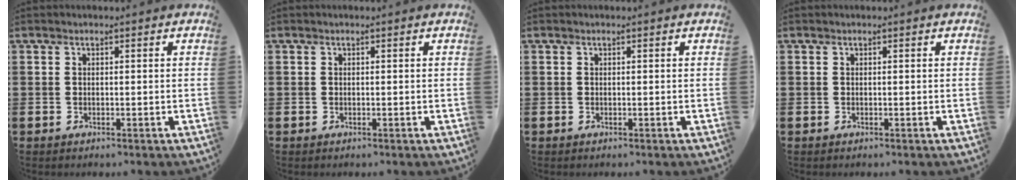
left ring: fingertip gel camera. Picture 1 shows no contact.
{"total": 0.0}
{"total": 0.0}
{"total": 0.0}